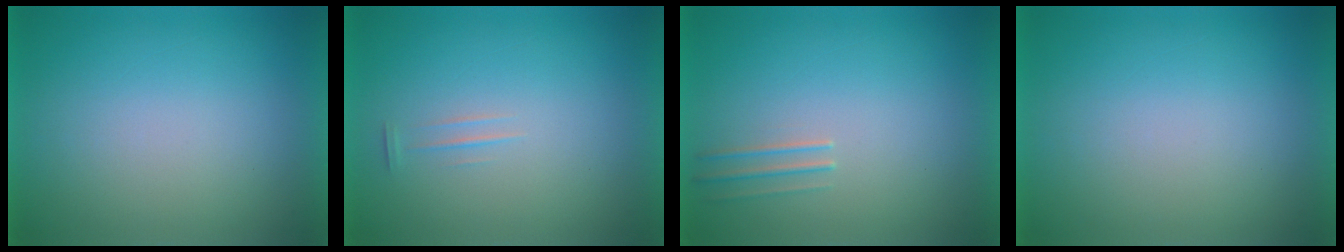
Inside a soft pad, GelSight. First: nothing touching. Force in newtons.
{"total": 1.3}
{"total": 1.1}
{"total": 0.0}